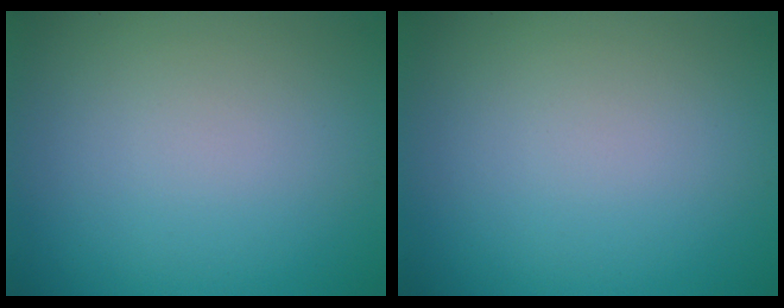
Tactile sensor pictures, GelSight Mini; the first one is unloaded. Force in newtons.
{"total": 0.0}